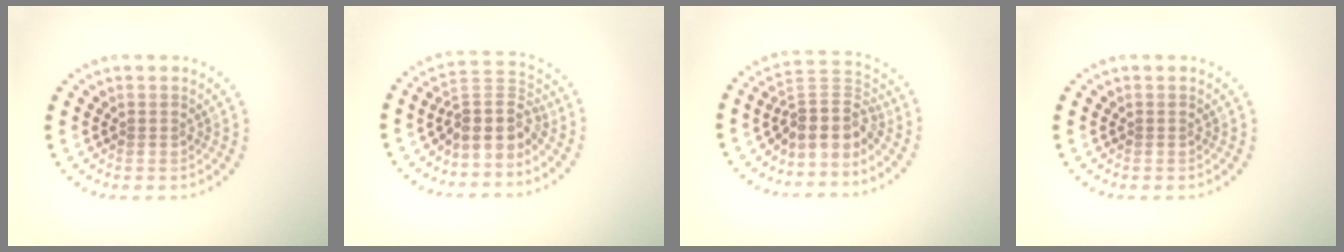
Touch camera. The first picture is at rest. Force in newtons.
{"total": 4.1, "press": 3.3, "slide": 2.5}
{"total": 4.2, "press": 3.4, "slide": 2.5}
{"total": 0.0}